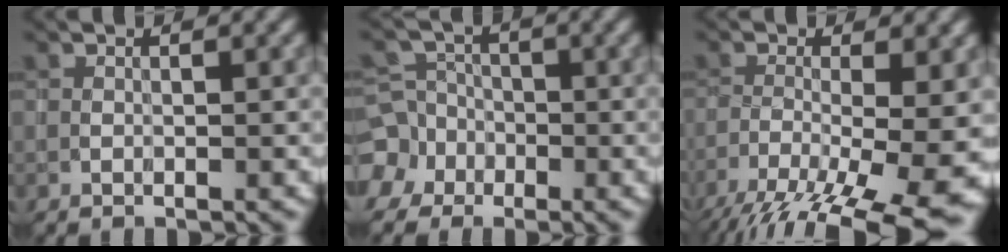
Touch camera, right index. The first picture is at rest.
{"total": 7.3, "force": [-3.0, 6.5, 1.4], "torque": [-0.025, -0.002, -0.077]}
{"total": 12.3, "force": [-6.5, 3.9, 9.6], "torque": [-0.169, -0.016, -0.093]}